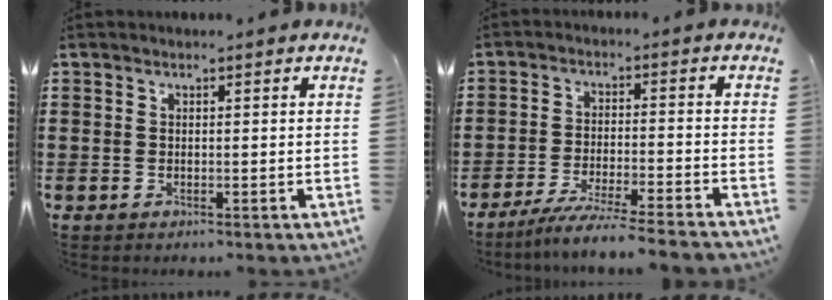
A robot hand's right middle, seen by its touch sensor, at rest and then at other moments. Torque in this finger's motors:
{"motor_torque": [1.76, -0.37, 0.25, 0.10]}